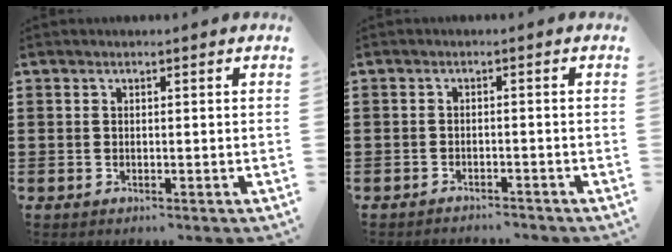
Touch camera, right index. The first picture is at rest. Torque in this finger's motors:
{"motor_torque": [-0.27, 0.43, -0.22, -0.07]}